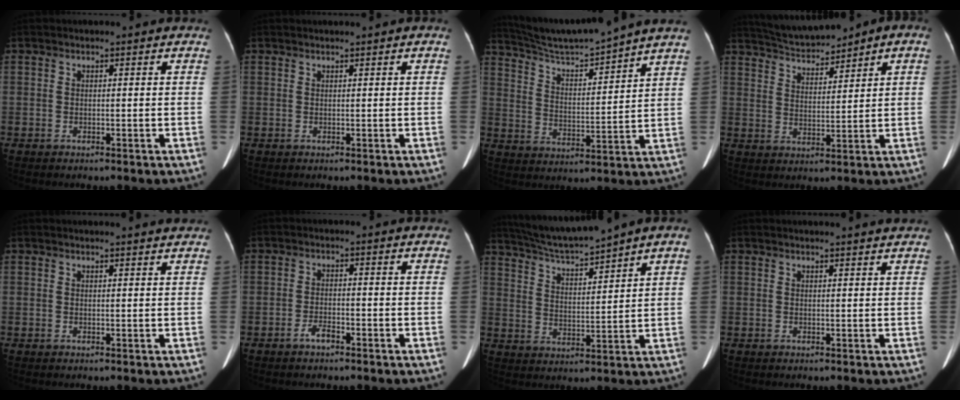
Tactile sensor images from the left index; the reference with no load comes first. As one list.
[{"total": 0.7, "force": [0.6, -0.1, 0.3], "torque": [-0.005, 0.008, 0.014]}, {"total": 13.9, "force": [12.9, -1.9, 4.9], "torque": [-0.094, -0.006, 0.210]}, {"total": 7.1, "force": [6.4, 1.0, 3.0], "torque": [-0.058, 0.020, 0.121]}, {"total": 2.8, "force": [2.7, -0.3, 0.6], "torque": [-0.009, 0.004, 0.030]}, {"total": 2.2, "force": [-1.6, 0.6, 1.3], "torque": [-0.027, 0.001, -0.030]}, {"total": 9.8, "force": [8.8, -1.3, 4.1], "torque": [-0.071, 0.008, 0.163]}, {"total": 3.5, "force": [3.3, -0.5, 0.9], "torque": [-0.011, 0.004, 0.036]}]